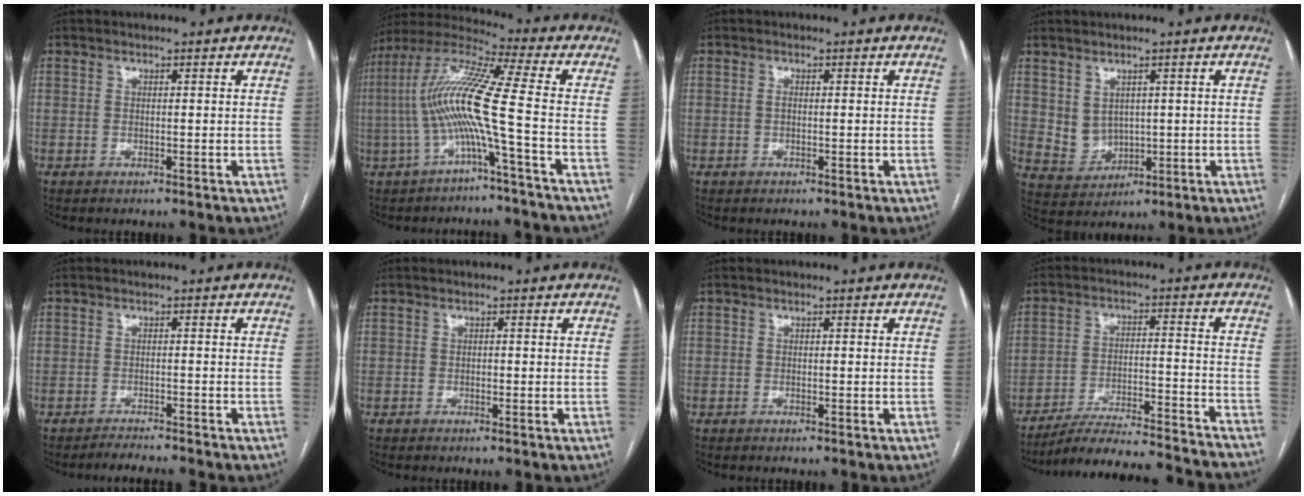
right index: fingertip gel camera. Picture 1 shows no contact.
{"total": 11.8, "force": [-2.8, -1.3, 11.4], "torque": [-0.240, 0.019, -0.064]}
{"total": 0.9, "force": [0.0, 0.4, 0.8], "torque": [-0.015, 0.002, -0.001]}
{"total": 4.9, "force": [1.0, 4.3, 2.0], "torque": [-0.044, 0.007, 0.036]}
{"total": 2.8, "force": [-2.7, -0.9, 0.2], "torque": [-0.006, -0.015, -0.044]}
{"total": 0.6, "force": [-0.2, 0.4, 0.4], "torque": [-0.008, 0.001, -0.004]}
{"total": 0.0}
{"total": 21.9, "force": [-20.5, 0.7, 7.7], "torque": [-0.089, -0.016, -0.290]}